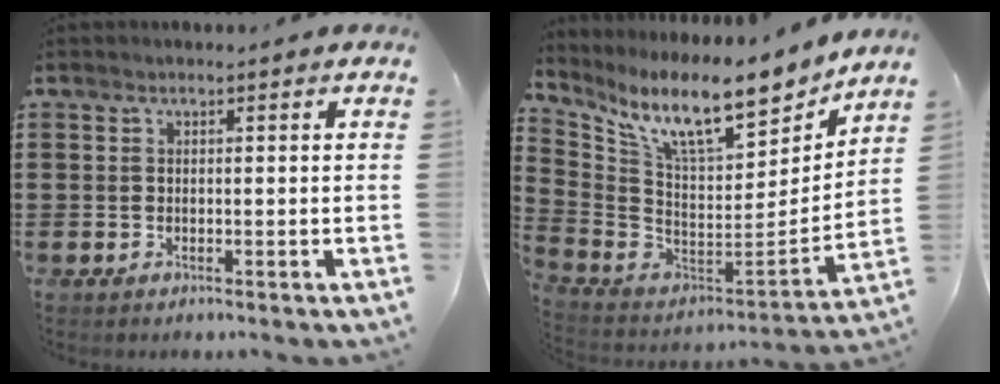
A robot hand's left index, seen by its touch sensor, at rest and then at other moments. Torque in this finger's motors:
{"motor_torque": [2.14, 0.00, 0.64, 0.21]}